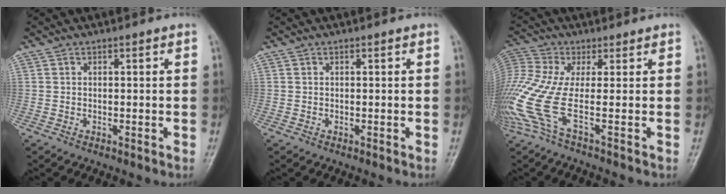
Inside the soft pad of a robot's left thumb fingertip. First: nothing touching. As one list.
[{"total": 0.0}, {"total": 10.4, "force": [-2.4, 1.1, 10.0], "torque": [-0.275, 0.005, -0.061]}]